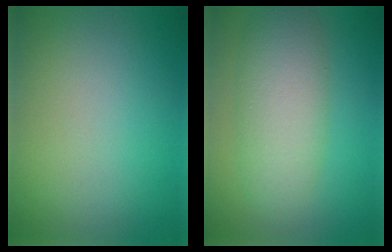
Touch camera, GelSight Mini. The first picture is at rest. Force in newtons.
{"total": 5.6, "press": 5.6, "slide": 0.2}